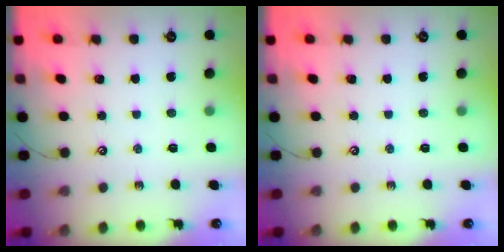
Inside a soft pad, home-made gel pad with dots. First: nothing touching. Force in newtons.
{"total": 0.0}